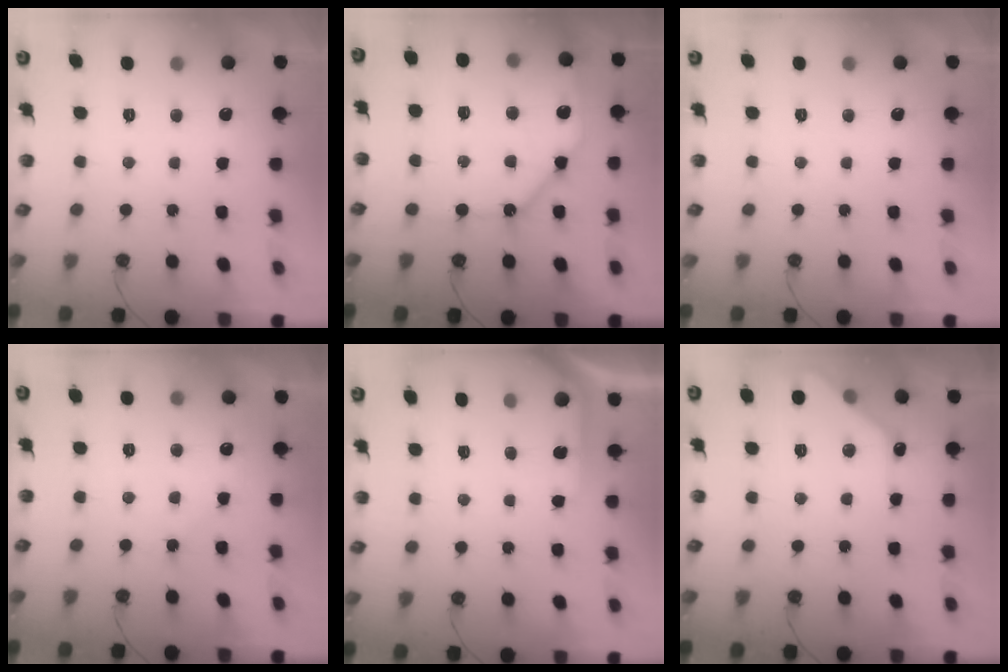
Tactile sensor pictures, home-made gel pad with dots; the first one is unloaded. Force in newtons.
{"total": 13.4, "press": 13.3, "slide": 1.8}
{"total": 0.0}
{"total": 3.8, "press": 3.7, "slide": 0.6}
{"total": 3.1, "press": 3.1, "slide": 0.3}
{"total": 6.5, "press": 6.4, "slide": 0.8}